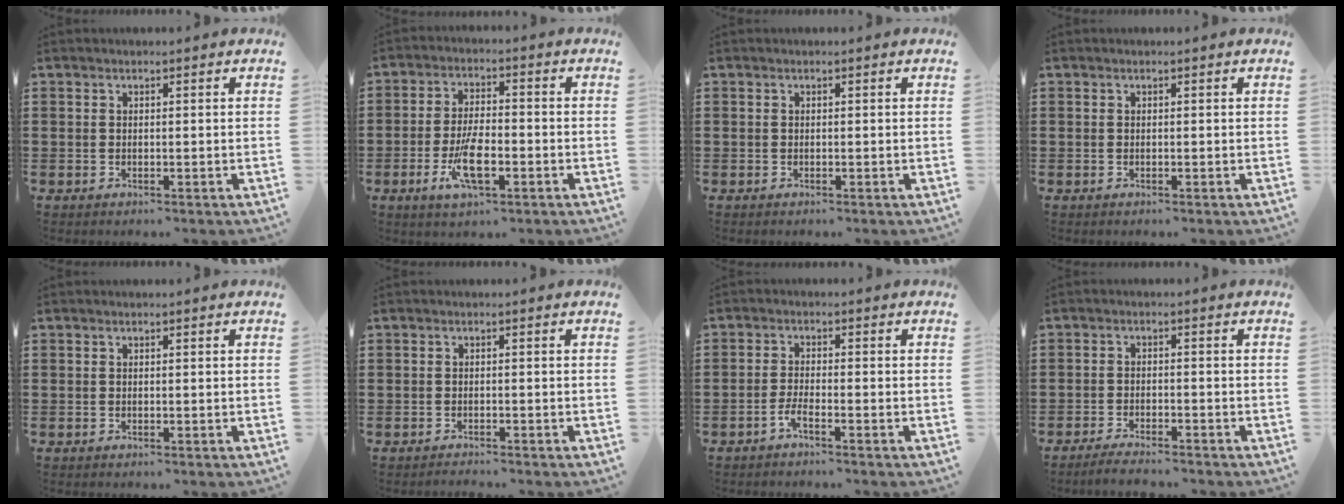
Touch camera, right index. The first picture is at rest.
{"total": 7.6, "force": [-2.7, 2.4, 6.6], "torque": [-0.149, -0.016, -0.052]}
{"total": 0.0}
{"total": 0.0}
{"total": 0.0}
{"total": 1.0, "force": [-1.0, -0.2, 0.0], "torque": [-0.002, -0.002, -0.020]}
{"total": 2.3, "force": [-1.8, -0.1, 1.5], "torque": [-0.034, -0.002, -0.035]}
{"total": 2.6, "force": [-2.5, -0.2, 0.4], "torque": [-0.009, 0.000, -0.051]}